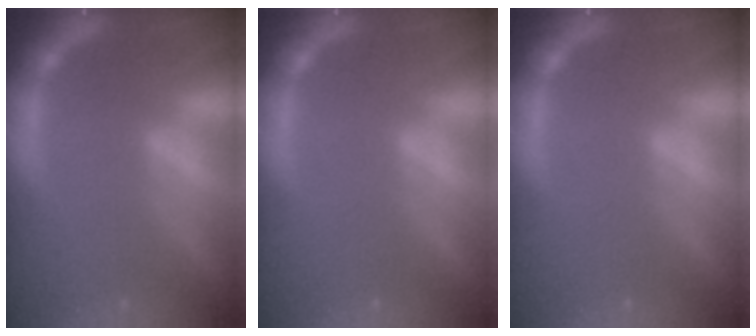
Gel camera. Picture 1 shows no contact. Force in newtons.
{"total": 0.0}
{"total": 0.0}